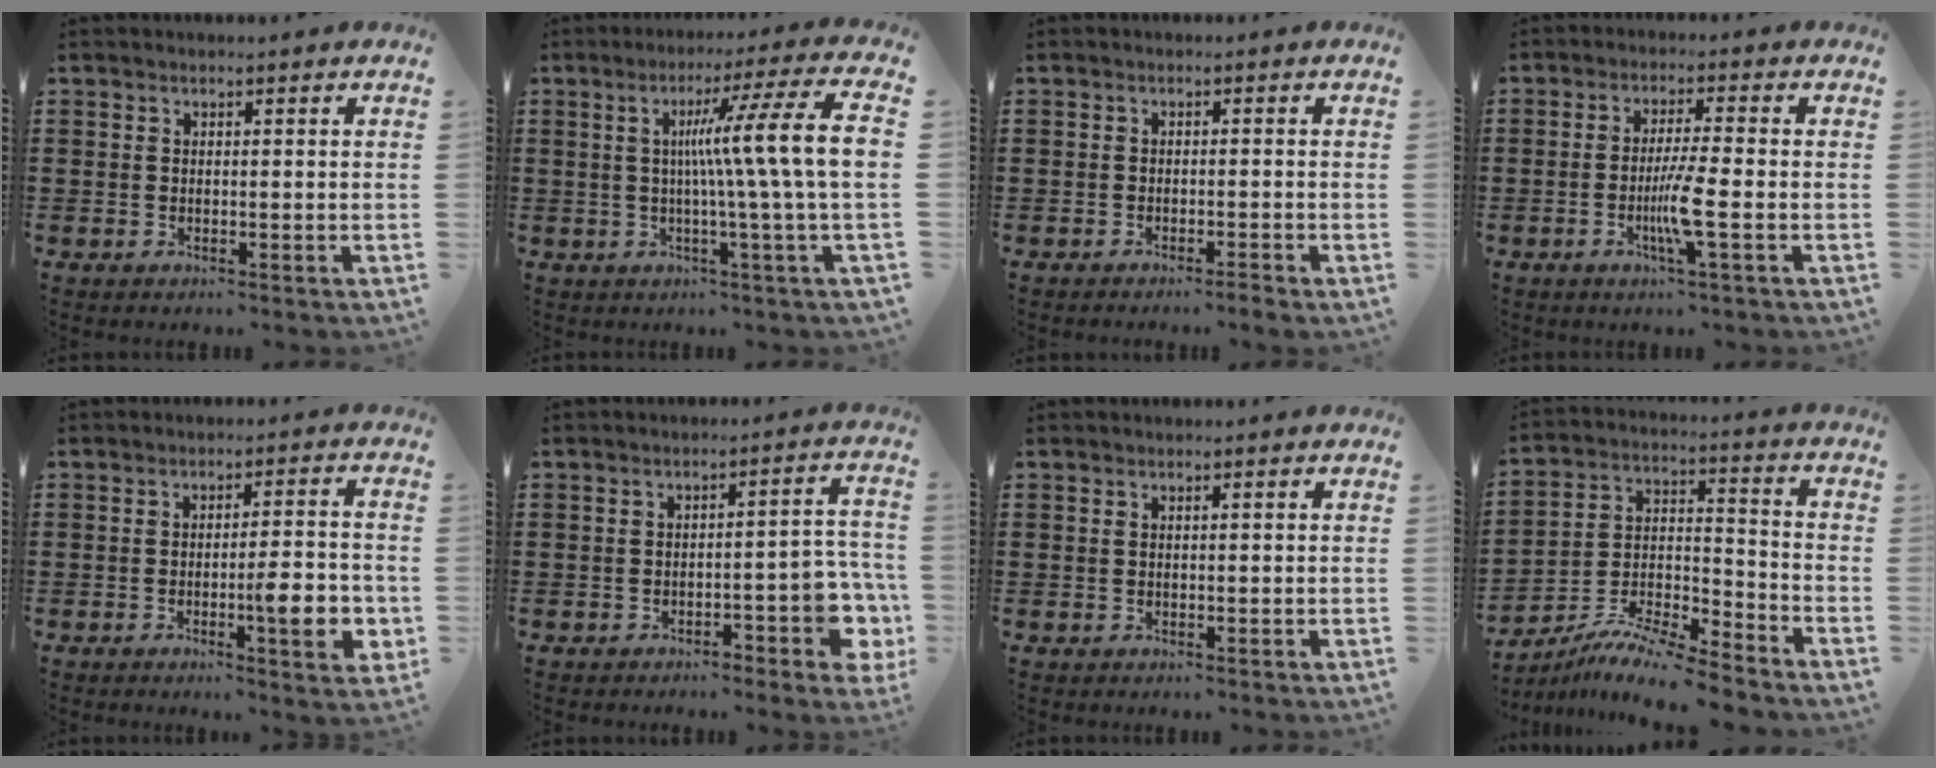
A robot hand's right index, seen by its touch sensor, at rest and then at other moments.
{"total": 12.8, "force": [1.1, -0.8, 12.7], "torque": [-0.216, -0.007, 0.005]}
{"total": 1.3, "force": [-1.1, -0.1, 0.6], "torque": [-0.011, 0.000, -0.022]}
{"total": 5.8, "force": [-1.7, -0.1, 5.5], "torque": [-0.107, -0.016, -0.035]}
{"total": 7.5, "force": [-2.0, 1.3, 7.1], "torque": [-0.094, -0.009, -0.033]}
{"total": 5.0, "force": [-2.6, 1.8, 3.9], "torque": [-0.049, -0.001, -0.049]}
{"total": 0.6, "force": [0.2, 0.1, 0.6], "torque": [-0.012, -0.001, 0.004]}
{"total": 8.7, "force": [-8.3, 0.3, 2.7], "torque": [-0.055, 0.007, -0.168]}